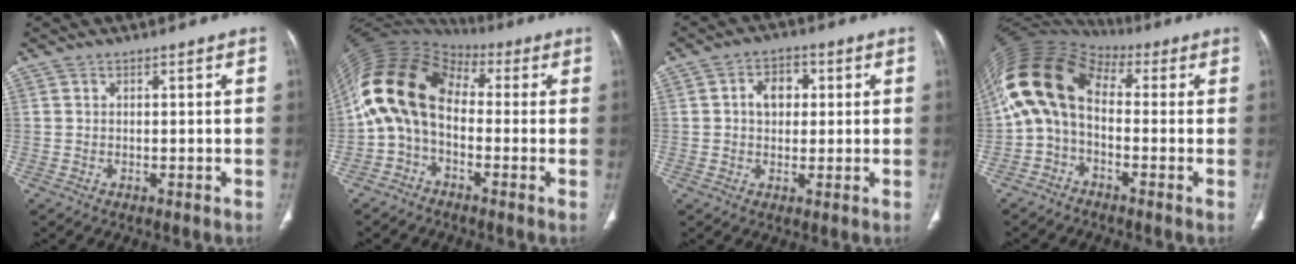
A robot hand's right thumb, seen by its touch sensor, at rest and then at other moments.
{"total": 14.3, "force": [-0.2, 9.5, 10.6], "torque": [-0.195, 0.052, -0.019]}
{"total": 5.8, "force": [1.0, 4.4, 3.8], "torque": [-0.038, 0.010, 0.012]}
{"total": 13.3, "force": [0.8, 8.4, 10.3], "torque": [-0.193, 0.049, 0.001]}